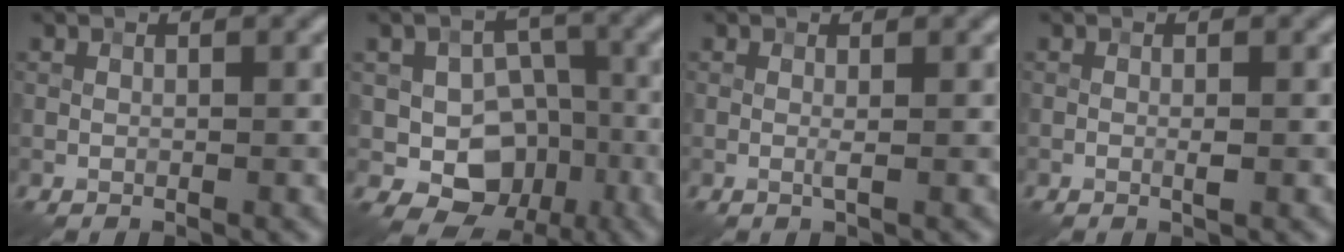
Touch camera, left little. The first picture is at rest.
{"total": 8.6, "force": [-1.9, 6.9, 4.7], "torque": [-0.039, -0.003, -0.050]}
{"total": 0.7, "force": [0.0, -0.1, 0.7], "torque": [-0.018, -0.002, -0.003]}
{"total": 0.9, "force": [-0.2, 0.1, 0.9], "torque": [-0.017, 0.000, -0.005]}